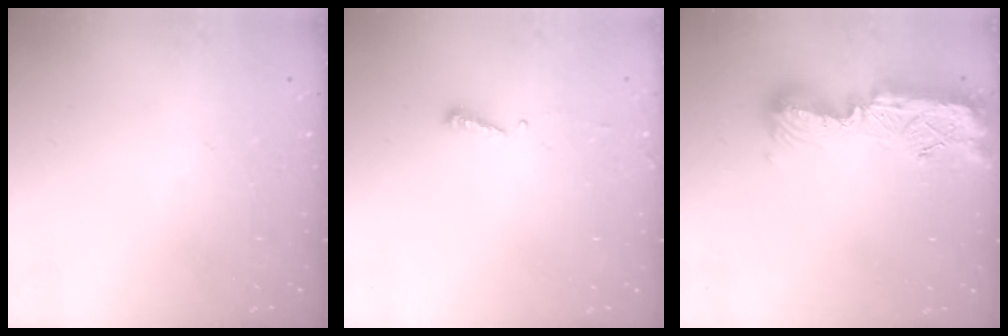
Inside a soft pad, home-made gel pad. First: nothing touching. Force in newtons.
{"total": 3.9, "press": 3.9, "slide": 0.4}
{"total": 13.1, "press": 13.1, "slide": 0.8}